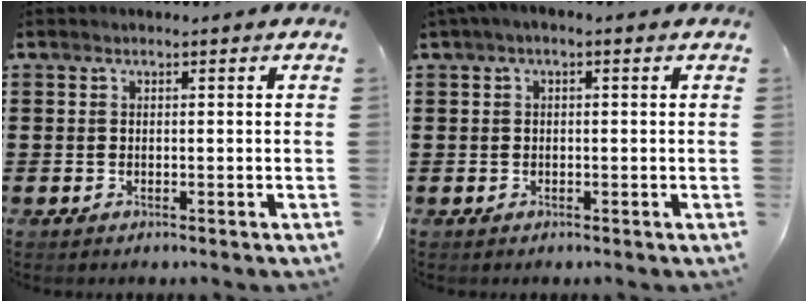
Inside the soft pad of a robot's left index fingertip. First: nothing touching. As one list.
[{"total": 1.2, "force": [-0.3, 0.3, 1.2], "torque": [-0.019, -0.002, -0.004]}]